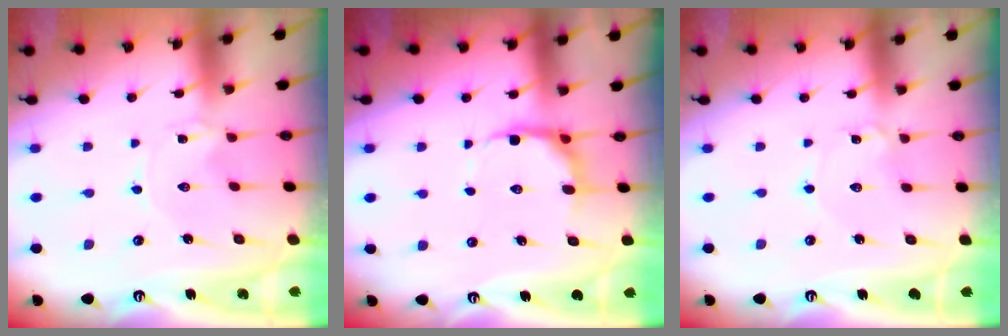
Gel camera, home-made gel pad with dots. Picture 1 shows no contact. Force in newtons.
{"total": 6.5, "press": 5.8, "slide": 2.9}
{"total": 0.8, "press": 0.8, "slide": 0.0}